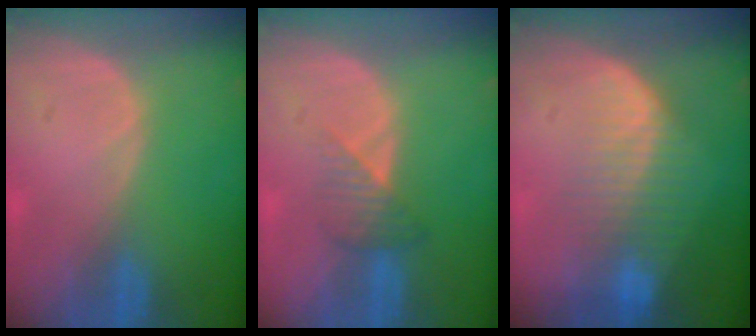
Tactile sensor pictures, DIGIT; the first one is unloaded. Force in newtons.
{"total": 3.3, "press": 3.1, "slide": 1.1}
{"total": 8.0, "press": 7.0, "slide": 3.8}